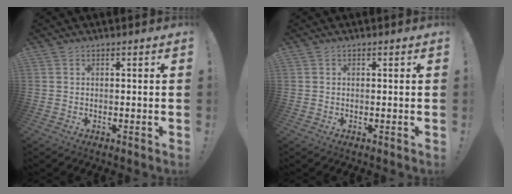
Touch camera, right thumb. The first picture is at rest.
{"total": 0.0}